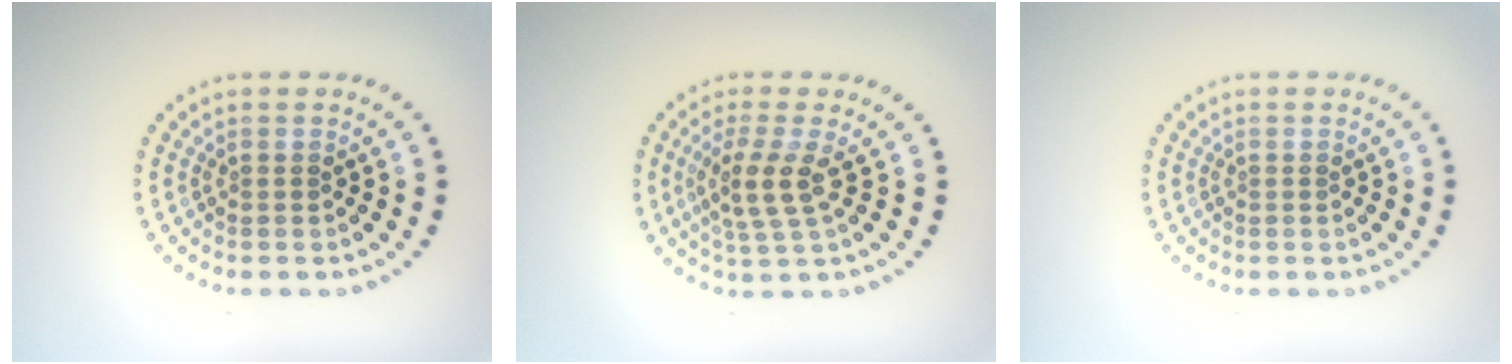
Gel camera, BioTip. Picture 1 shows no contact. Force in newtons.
{"total": 3.2, "press": 2.7, "slide": 1.7}
{"total": 0.0}